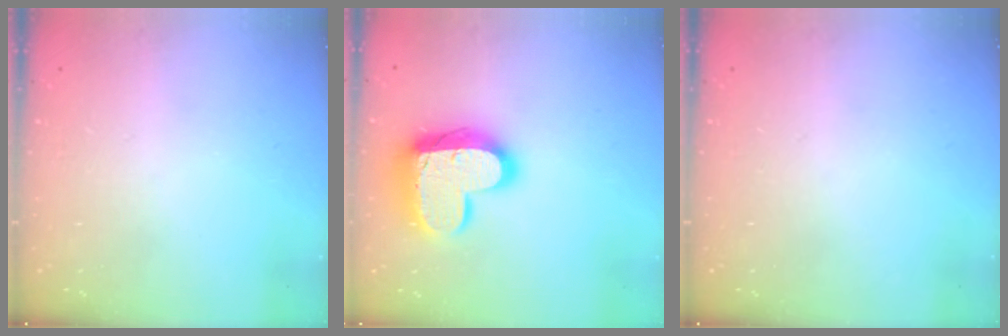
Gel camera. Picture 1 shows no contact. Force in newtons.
{"total": 17.8, "press": 17.8, "slide": 1.3}
{"total": 0.0}